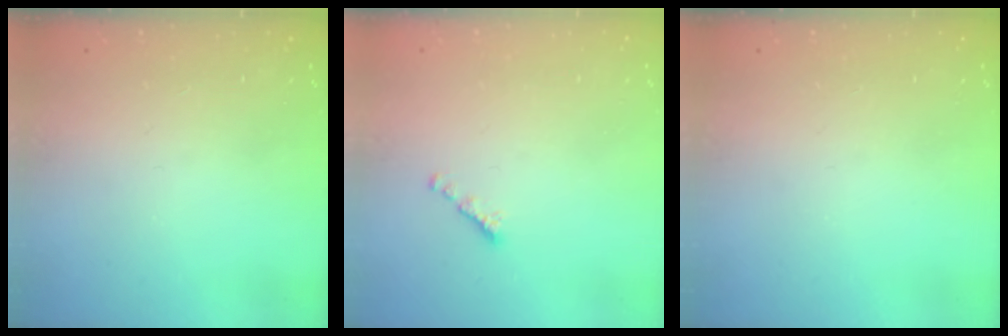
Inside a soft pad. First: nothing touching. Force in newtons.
{"total": 1.5, "press": 1.4, "slide": 0.5}
{"total": 0.0}